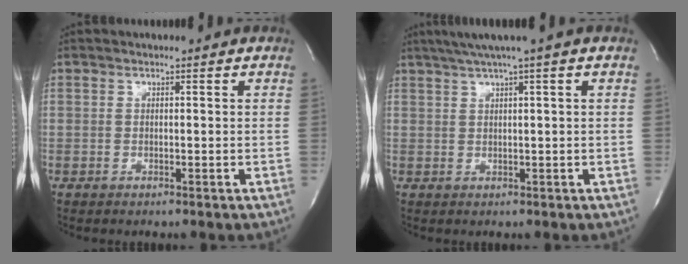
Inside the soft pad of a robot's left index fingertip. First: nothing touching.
{"total": 4.9, "force": [3.3, -1.2, 3.5], "torque": [-0.062, 0.021, 0.060]}